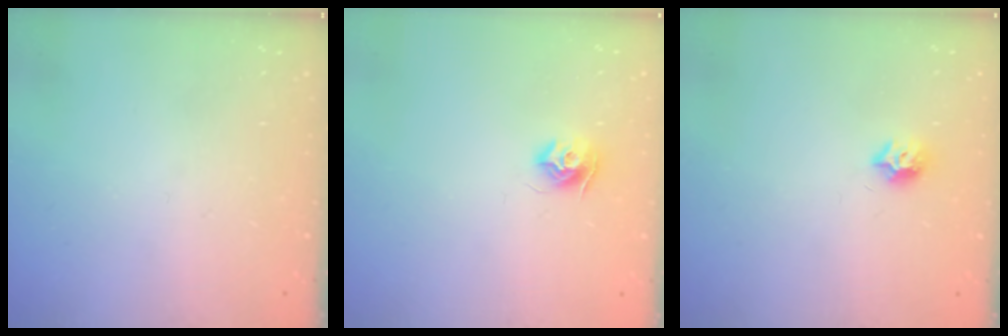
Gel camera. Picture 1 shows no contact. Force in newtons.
{"total": 8.1, "press": 8.1, "slide": 0.1}
{"total": 6.9, "press": 6.9, "slide": 0.3}